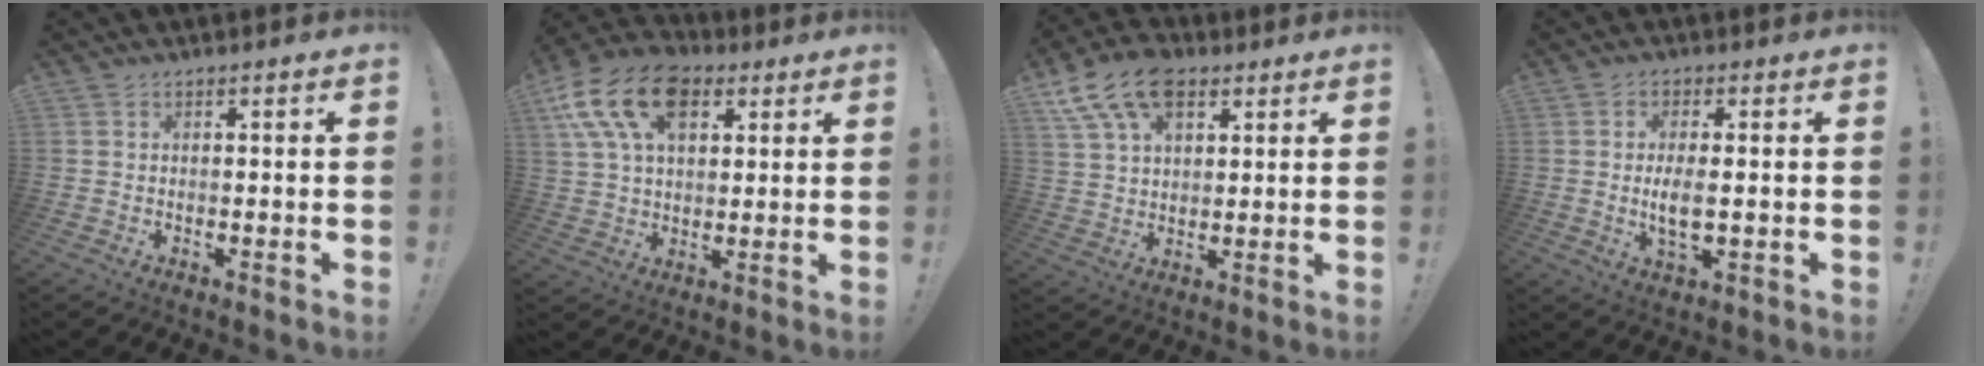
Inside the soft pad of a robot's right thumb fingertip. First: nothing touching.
{"total": 18.1, "force": [7.9, 11.4, 11.6], "torque": [-0.208, -0.025, 0.144]}
{"total": 14.1, "force": [7.4, 8.7, 8.4], "torque": [-0.152, -0.026, 0.140]}
{"total": 4.8, "force": [-0.3, 2.1, 4.3], "torque": [-0.078, -0.005, -0.008]}